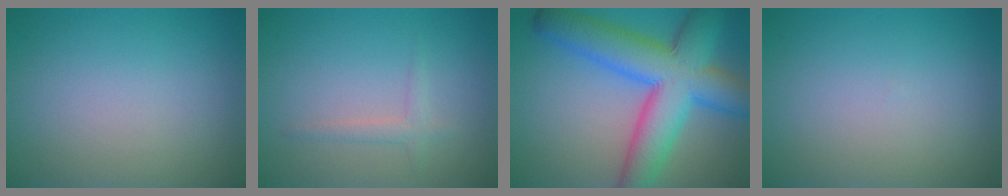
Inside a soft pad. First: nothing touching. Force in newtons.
{"total": 1.3, "press": 1.3, "slide": 0.0}
{"total": 10.8, "press": 10.8, "slide": 0.3}
{"total": 0.0}